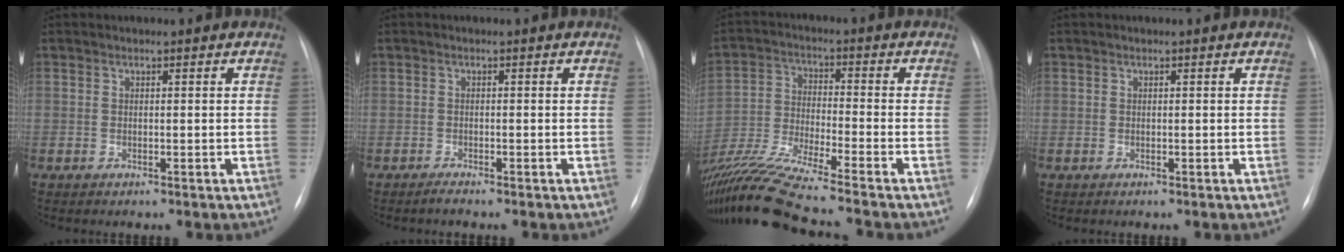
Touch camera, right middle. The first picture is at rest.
{"total": 0.7, "force": [-0.7, -0.2, 0.3], "torque": [-0.009, -0.005, -0.010]}
{"total": 15.1, "force": [-13.1, -2.0, 7.3], "torque": [-0.145, -0.032, -0.233]}
{"total": 0.0}